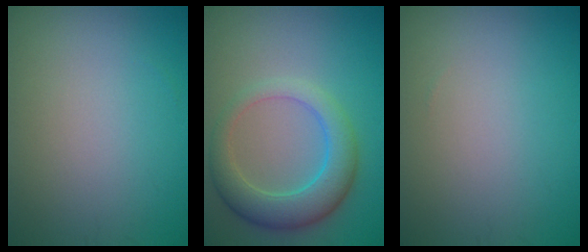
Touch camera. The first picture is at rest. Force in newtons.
{"total": 5.4, "press": 5.4, "slide": 0.2}
{"total": 0.0}